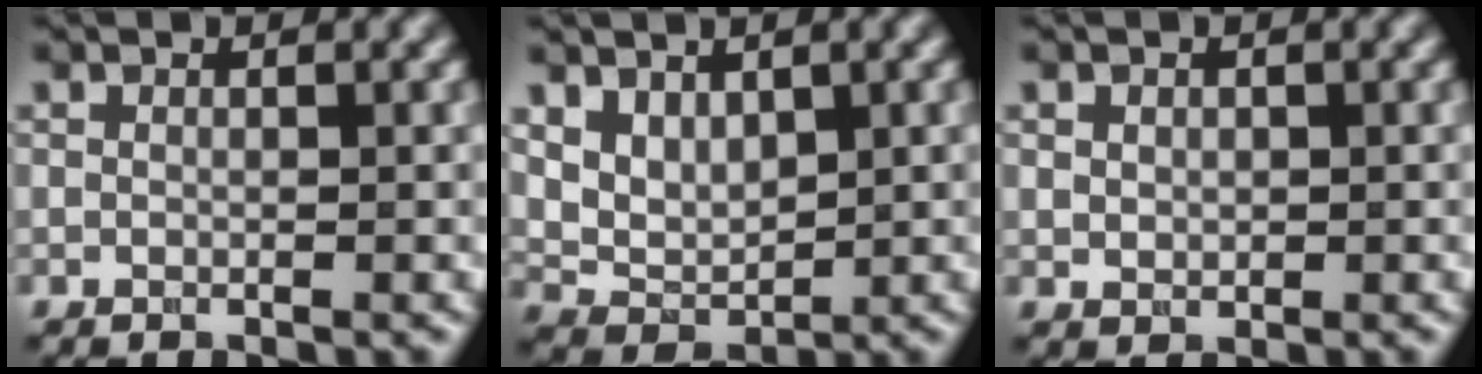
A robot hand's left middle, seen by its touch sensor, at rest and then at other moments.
{"total": 3.2, "force": [1.5, 2.0, 1.9], "torque": [-0.039, -0.009, 0.034]}
{"total": 1.0, "force": [0.3, 0.9, 0.5], "torque": [-0.007, -0.003, 0.009]}